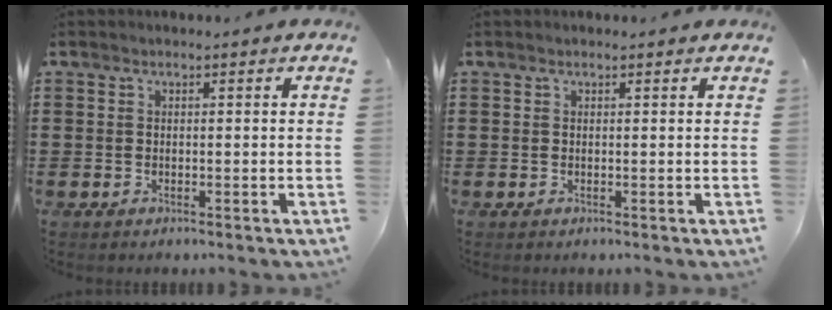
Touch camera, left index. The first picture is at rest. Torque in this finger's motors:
{"motor_torque": [0.37, -1.12, -0.09, -0.10]}